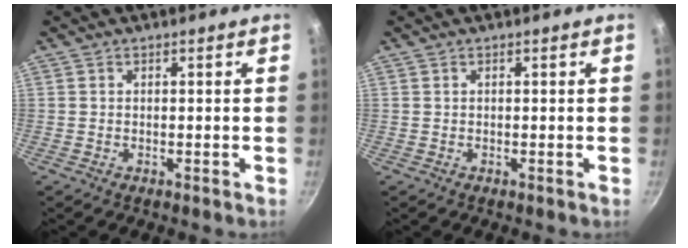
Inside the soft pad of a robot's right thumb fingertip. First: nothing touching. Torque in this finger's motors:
{"motor_torque": [-0.02, 0.02, 0.00, 0.00, 0.00]}